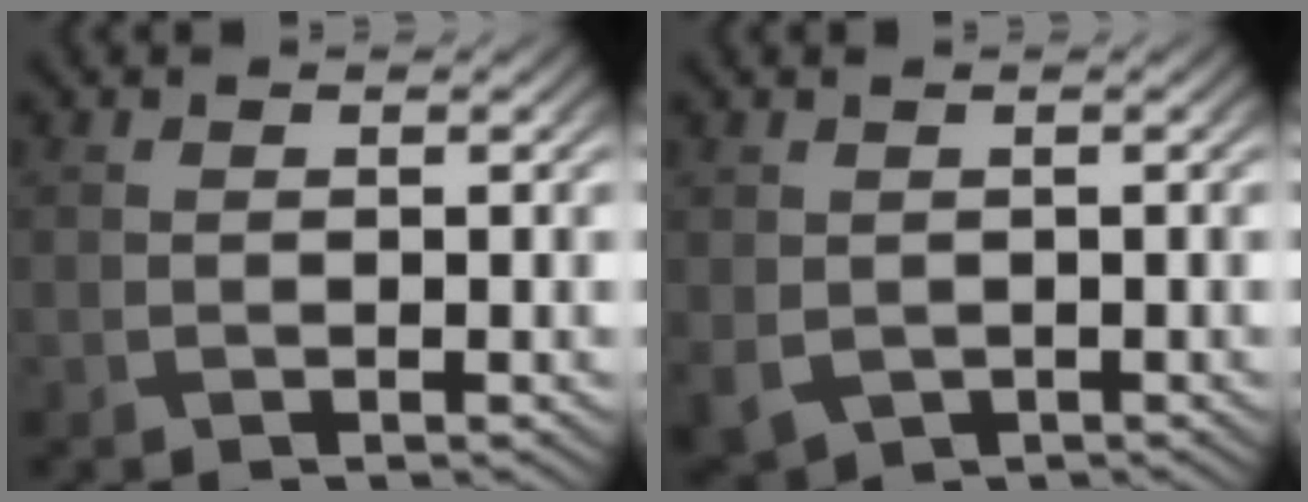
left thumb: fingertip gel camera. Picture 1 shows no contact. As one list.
[{"total": 2.5, "force": [-0.2, 2.1, 1.3], "torque": [-0.046, -0.015, 0.000]}]